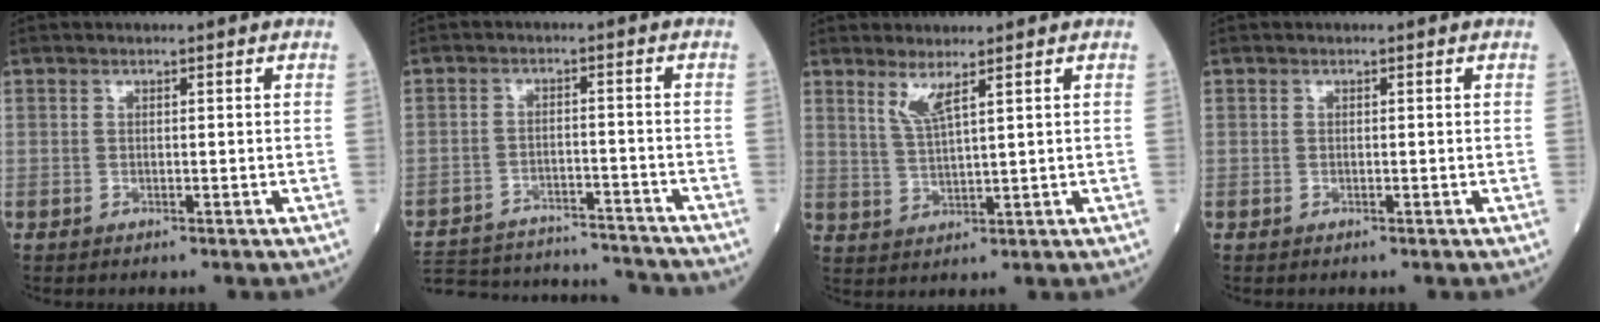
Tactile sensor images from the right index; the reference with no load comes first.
{"total": 22.1, "force": [-20.9, 3.1, 6.5], "torque": [-0.147, -0.018, -0.293]}
{"total": 3.4, "force": [2.3, -0.2, 2.6], "torque": [-0.058, -0.011, 0.051]}
{"total": 0.0}